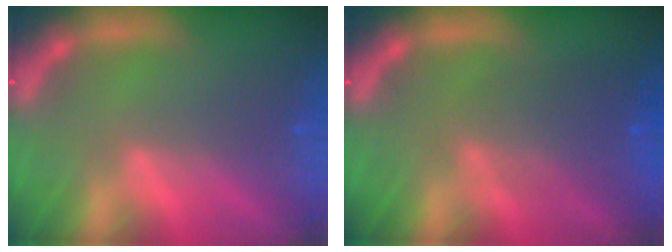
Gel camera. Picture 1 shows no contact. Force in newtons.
{"total": 4.6}